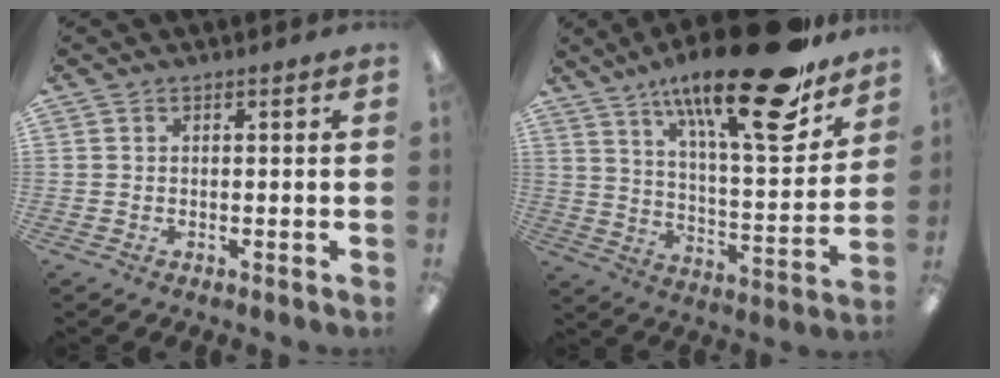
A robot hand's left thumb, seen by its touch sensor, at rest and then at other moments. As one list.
[{"total": 25.4, "force": [17.5, 6.1, 17.3], "torque": [-0.269, -0.112, 0.278]}]